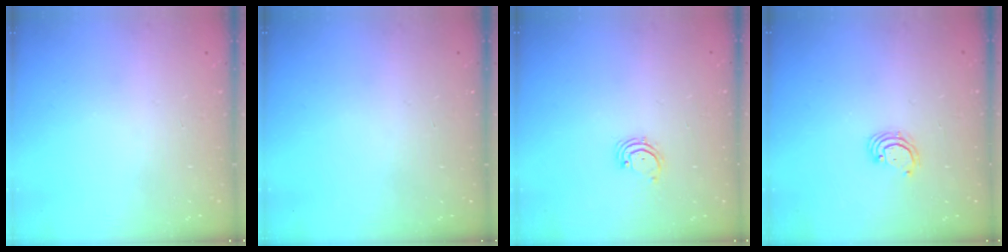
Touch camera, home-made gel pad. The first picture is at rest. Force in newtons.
{"total": 0.0}
{"total": 2.1, "press": 2.1, "slide": 0.3}
{"total": 3.2, "press": 3.2, "slide": 0.3}